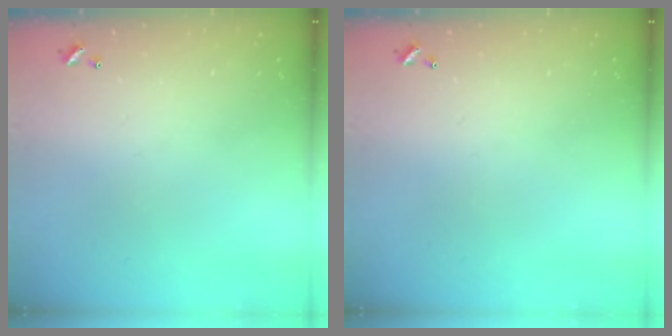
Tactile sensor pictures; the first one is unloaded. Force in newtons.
{"total": 0.0}